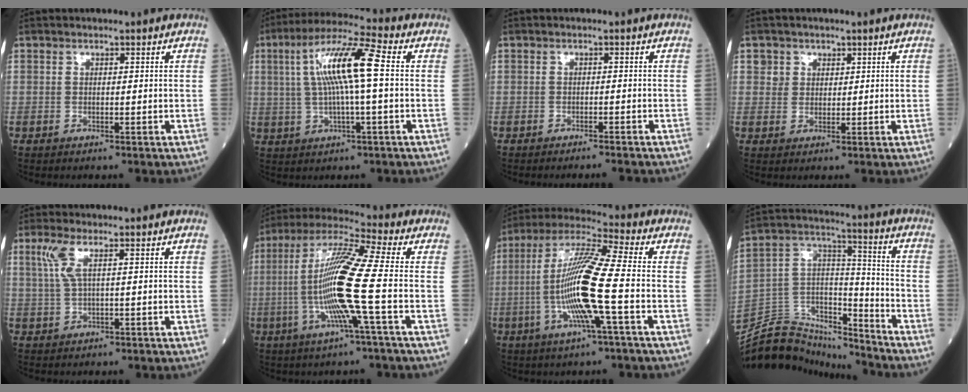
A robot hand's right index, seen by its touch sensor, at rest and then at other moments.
{"total": 11.7, "force": [1.5, 0.6, 11.6], "torque": [-0.223, 0.021, 0.024]}
{"total": 3.2, "force": [-3.1, -0.2, 1.0], "torque": [-0.009, -0.006, -0.040]}
{"total": 2.5, "force": [1.2, 2.2, -0.1], "torque": [0.018, 0.002, 0.014]}
{"total": 3.7, "force": [1.4, 0.5, 3.3], "torque": [-0.087, 0.012, 0.034]}
{"total": 14.9, "force": [-2.6, -1.0, 14.6], "torque": [-0.292, -0.003, -0.065]}
{"total": 14.6, "force": [-2.9, -0.3, 14.3], "torque": [-0.288, -0.002, -0.067]}
{"total": 18.3, "force": [-17.5, 4.5, 2.9], "torque": [-0.052, 0.064, -0.290]}